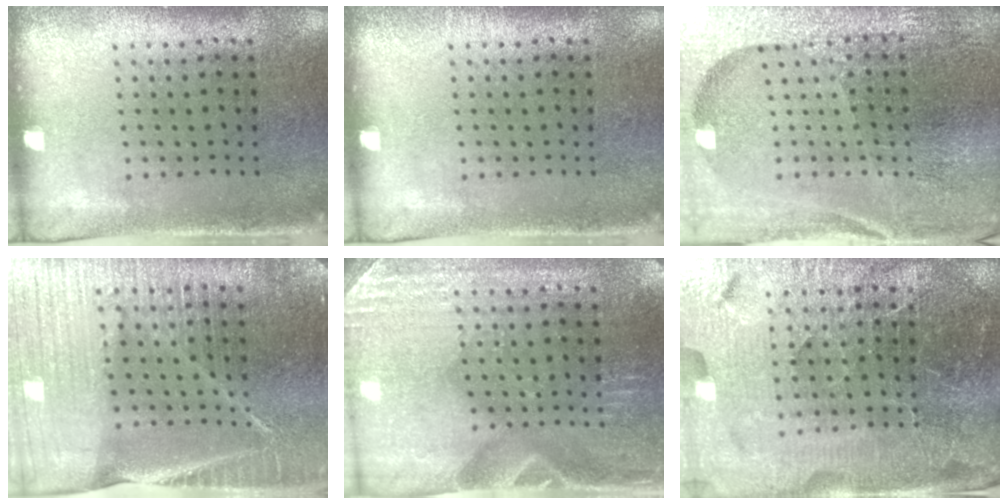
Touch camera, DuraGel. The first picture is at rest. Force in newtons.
{"total": 0.0}
{"total": 6.7, "press": 5.8, "slide": 3.3}
{"total": 5.4, "press": 4.7, "slide": 2.5}
{"total": 3.0, "press": 2.9, "slide": 0.6}
{"total": 6.2, "press": 5.5, "slide": 3.0}